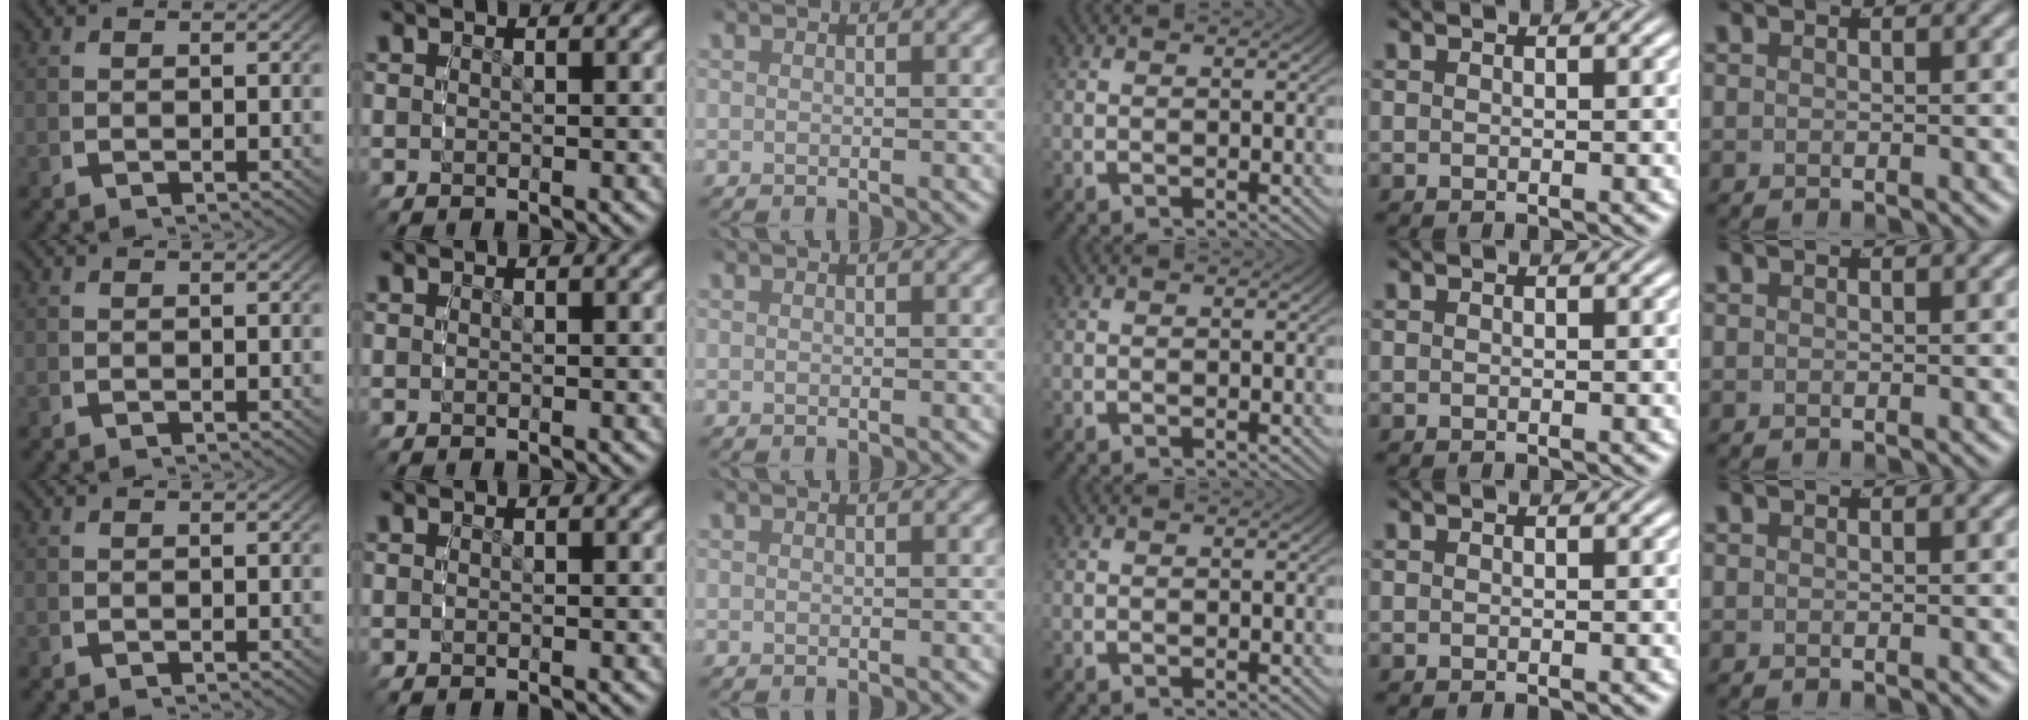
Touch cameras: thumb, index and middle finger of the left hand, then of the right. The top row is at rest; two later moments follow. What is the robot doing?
{"motion": "reach", "object": "photo album"}